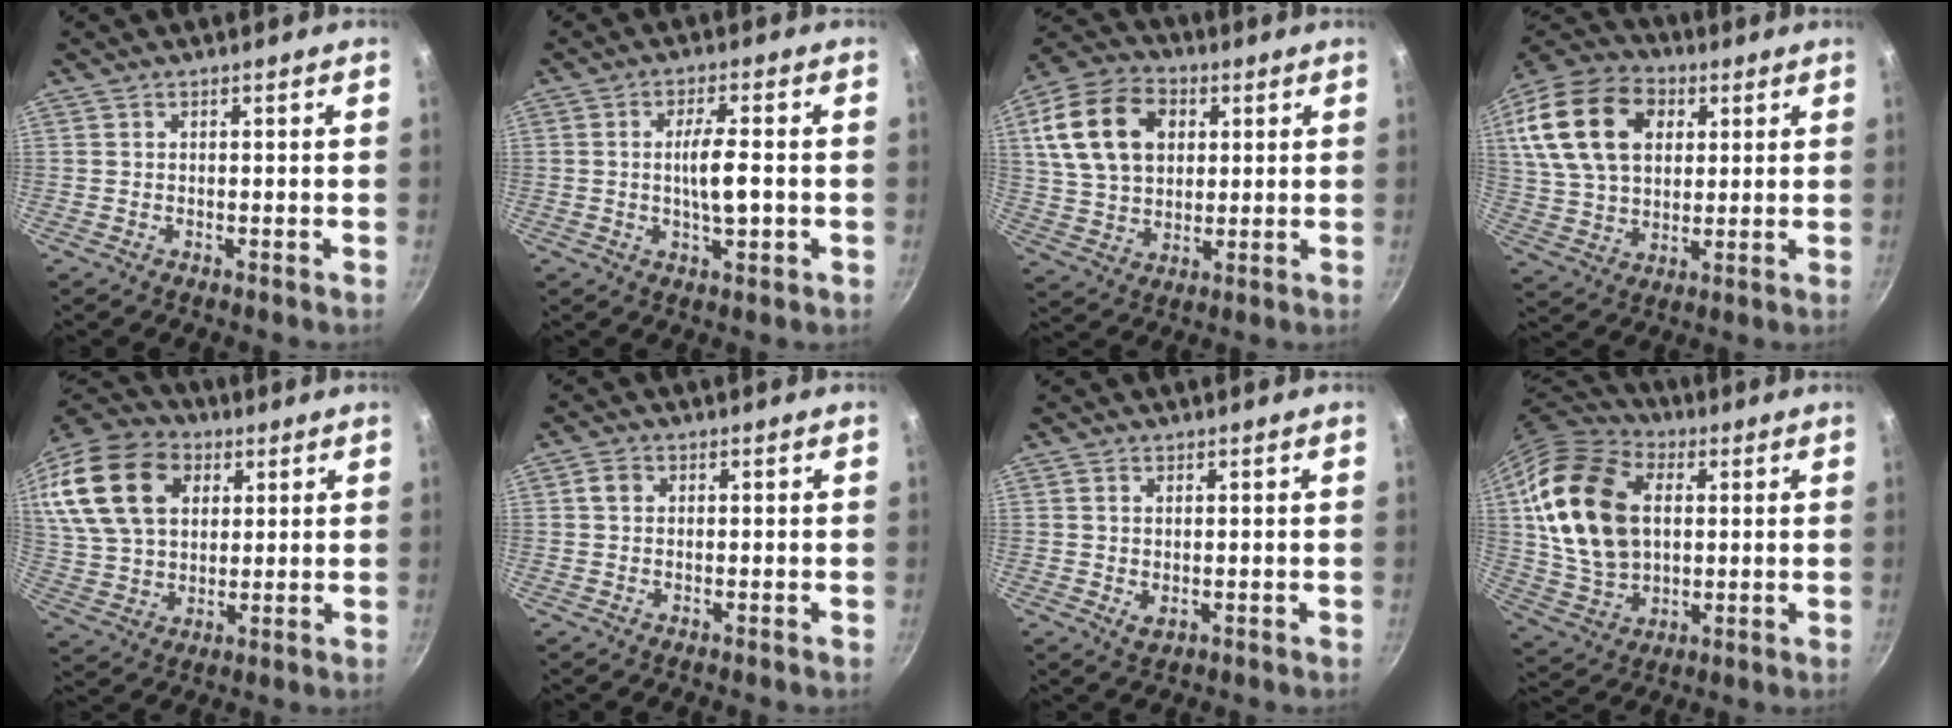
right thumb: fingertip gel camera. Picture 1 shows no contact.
{"total": 6.5, "force": [-0.6, 1.7, 6.2], "torque": [-0.112, 0.004, -0.012]}
{"total": 17.5, "force": [4.8, 12.5, 11.2], "torque": [-0.190, 0.008, 0.082]}
{"total": 20.8, "force": [6.4, 14.3, 13.6], "torque": [-0.238, 0.008, 0.111]}
{"total": 23.1, "force": [8.1, 16.1, 14.5], "torque": [-0.274, 0.008, 0.148]}
{"total": 2.1, "force": [0.5, 1.7, 1.2], "torque": [-0.015, 0.006, 0.006]}
{"total": 2.0, "force": [0.4, 1.3, 1.5], "torque": [-0.025, -0.006, 0.009]}
{"total": 21.6, "force": [4.0, 14.8, 15.2], "torque": [-0.276, 0.001, 0.077]}